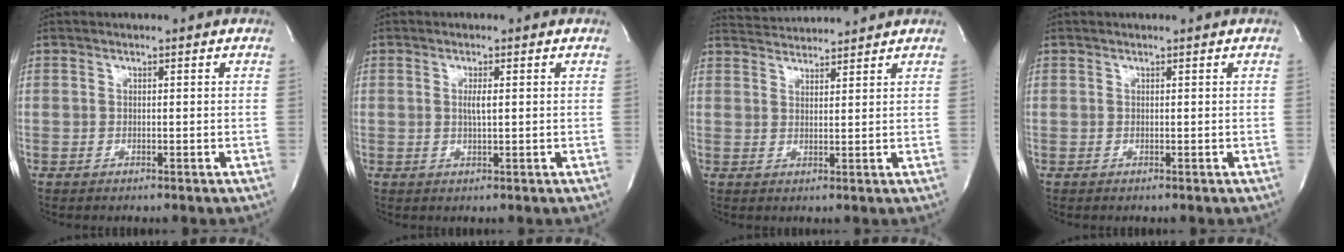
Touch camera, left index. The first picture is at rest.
{"total": 1.6, "force": [-0.2, 0.0, 1.6], "torque": [-0.035, -0.006, -0.003]}
{"total": 5.0, "force": [5.0, -0.3, 0.1], "torque": [-0.012, 0.019, 0.081]}
{"total": 0.0}